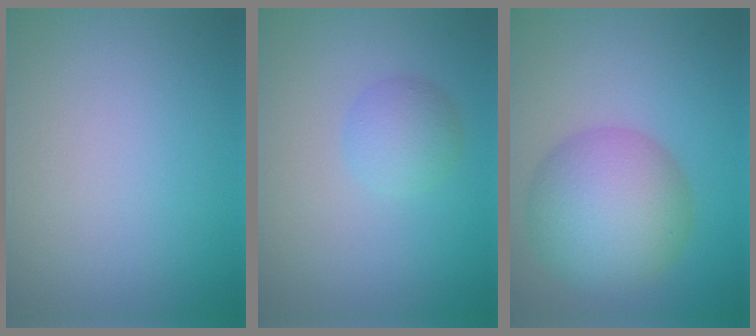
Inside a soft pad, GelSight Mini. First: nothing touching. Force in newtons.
{"total": 2.3, "press": 2.3, "slide": 0.1}
{"total": 8.1, "press": 8.1, "slide": 0.4}